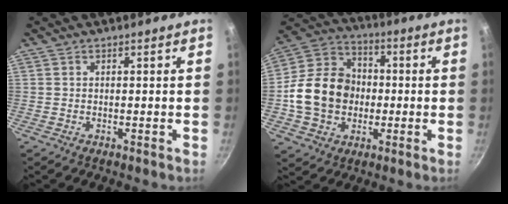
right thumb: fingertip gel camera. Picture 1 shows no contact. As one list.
[{"total": 16.7, "force": [-1.5, 13.6, 9.4], "torque": [-0.135, 0.032, -0.036]}]